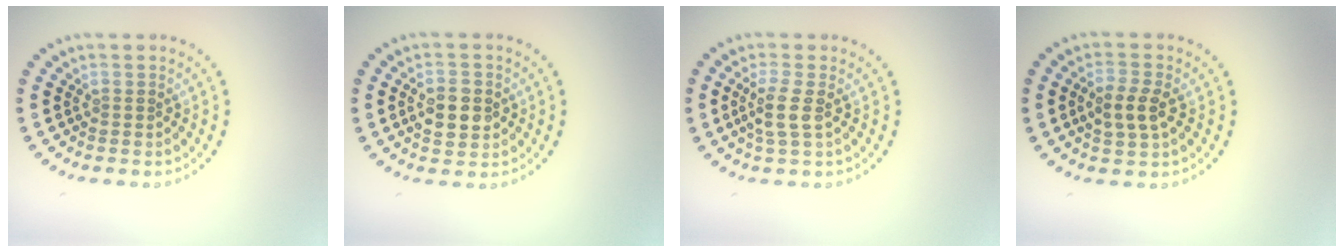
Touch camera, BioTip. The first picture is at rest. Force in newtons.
{"total": 3.7, "press": 3.6, "slide": 0.2}
{"total": 2.4, "press": 2.0, "slide": 1.3}
{"total": 2.9, "press": 2.8, "slide": 0.7}